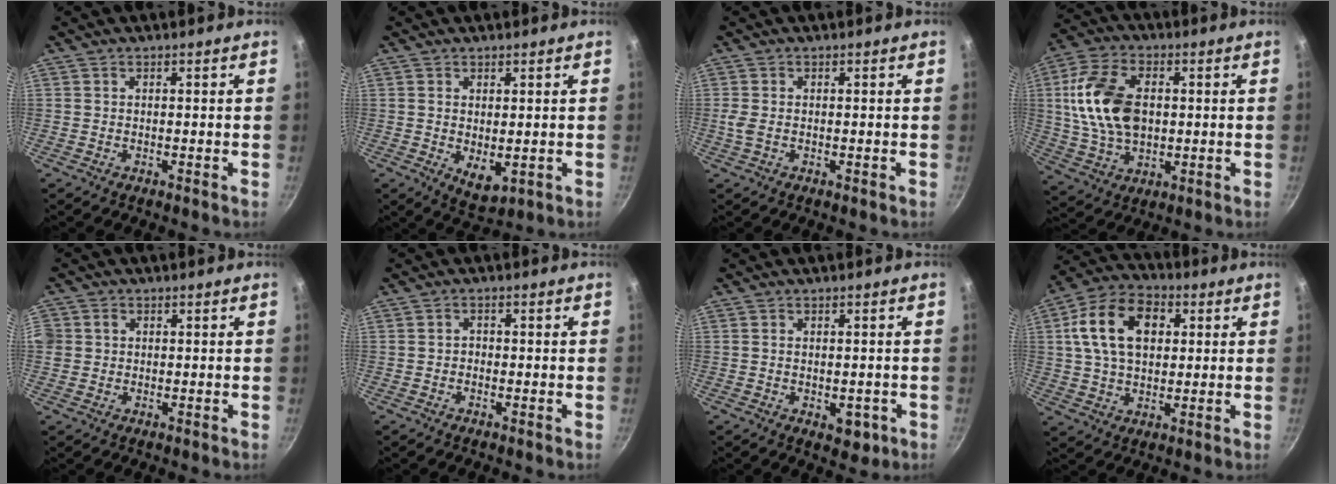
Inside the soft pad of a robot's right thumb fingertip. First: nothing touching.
{"total": 5.0, "force": [0.1, 2.9, 4.1], "torque": [-0.059, -0.016, 0.011]}
{"total": 1.9, "force": [-0.2, 0.9, 1.6], "torque": [-0.040, 0.000, -0.007]}
{"total": 16.3, "force": [1.7, 10.6, 12.2], "torque": [-0.223, 0.005, 0.032]}
{"total": 3.3, "force": [0.2, 3.1, 1.1], "torque": [-0.010, 0.005, -0.001]}
{"total": 1.1, "force": [-0.3, 0.9, 0.5], "torque": [-0.006, 0.004, -0.009]}
{"total": 4.3, "force": [-1.2, 2.6, 3.1], "torque": [-0.032, -0.001, -0.011]}
{"total": 15.3, "force": [3.7, 10.3, 10.7], "torque": [-0.172, 0.012, 0.051]}